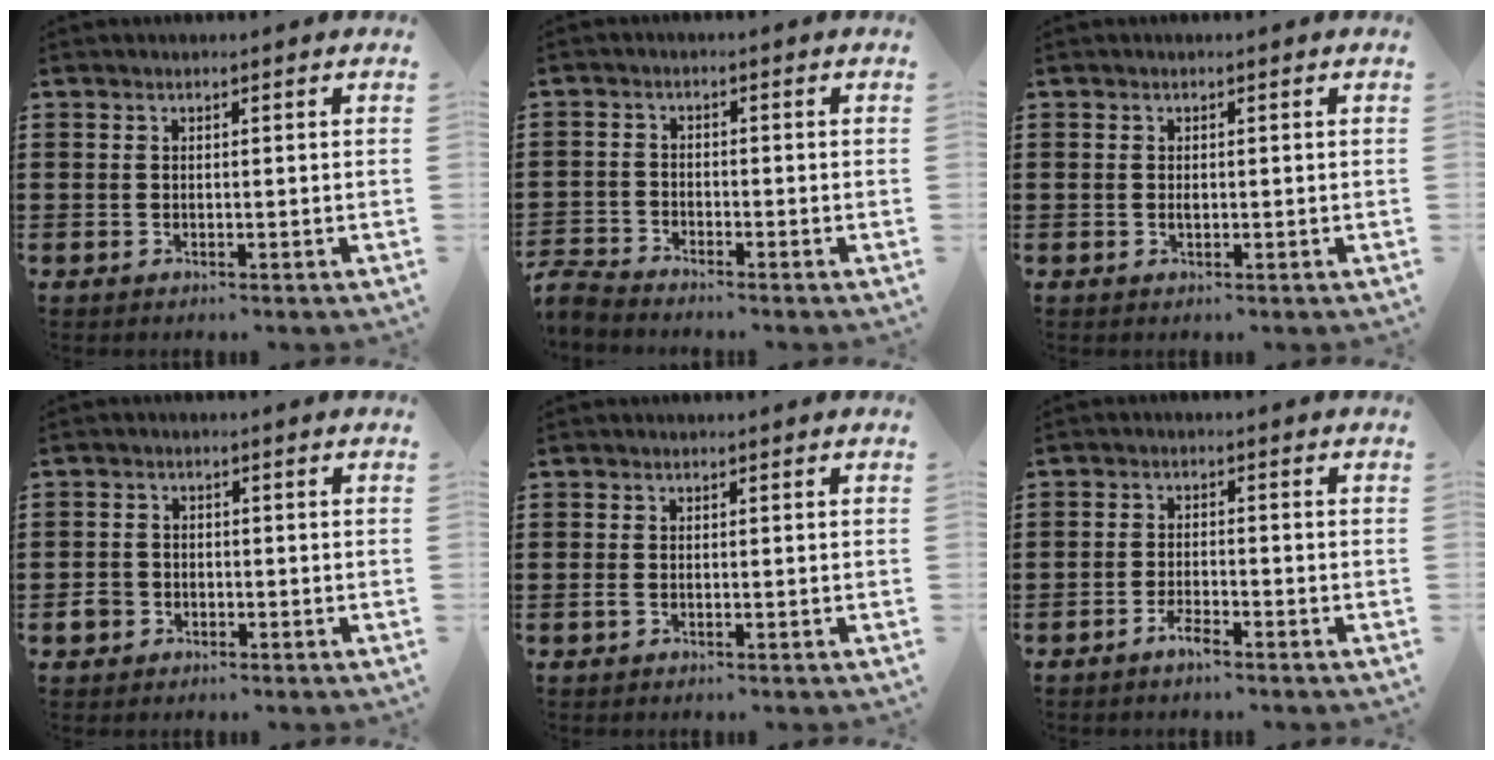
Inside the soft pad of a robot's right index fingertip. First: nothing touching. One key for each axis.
{"total": 2.5, "fx": -2.4, "fy": 0.2, "fz": 0.0, "tx": -0.013, "ty": -0.002, "tz": -0.055}
{"total": 0.9, "fx": 0.0, "fy": 0.4, "fz": 0.8, "tx": -0.017, "ty": -0.001, "tz": -0.001}
{"total": 2.6, "fx": -1.3, "fy": 2.2, "fz": 0.8, "tx": -0.026, "ty": 0.000, "tz": -0.029}
{"total": 0.7, "fx": -0.4, "fy": 0.3, "fz": 0.5, "tx": -0.018, "ty": -0.007, "tz": -0.010}
{"total": 2.6, "fx": -2.1, "fy": 0.5, "fz": 1.5, "tx": -0.033, "ty": 0.001, "tz": -0.041}